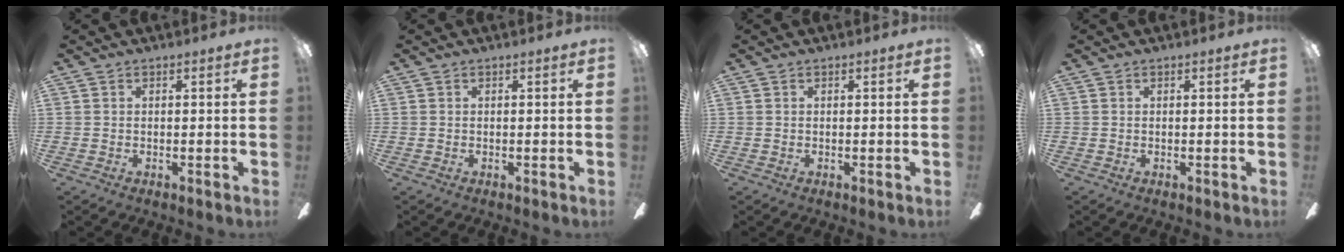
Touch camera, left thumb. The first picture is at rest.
{"total": 0.0}
{"total": 0.0}
{"total": 0.0}